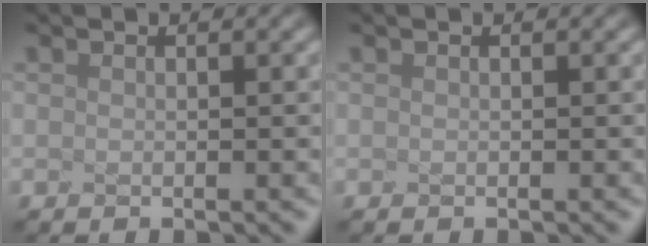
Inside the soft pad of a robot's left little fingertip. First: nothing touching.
{"total": 0.0}